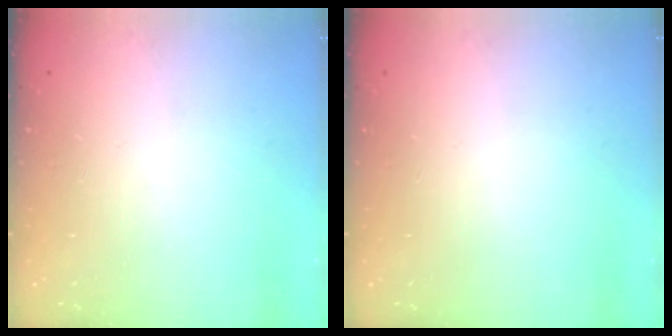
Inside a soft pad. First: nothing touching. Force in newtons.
{"total": 0.0}